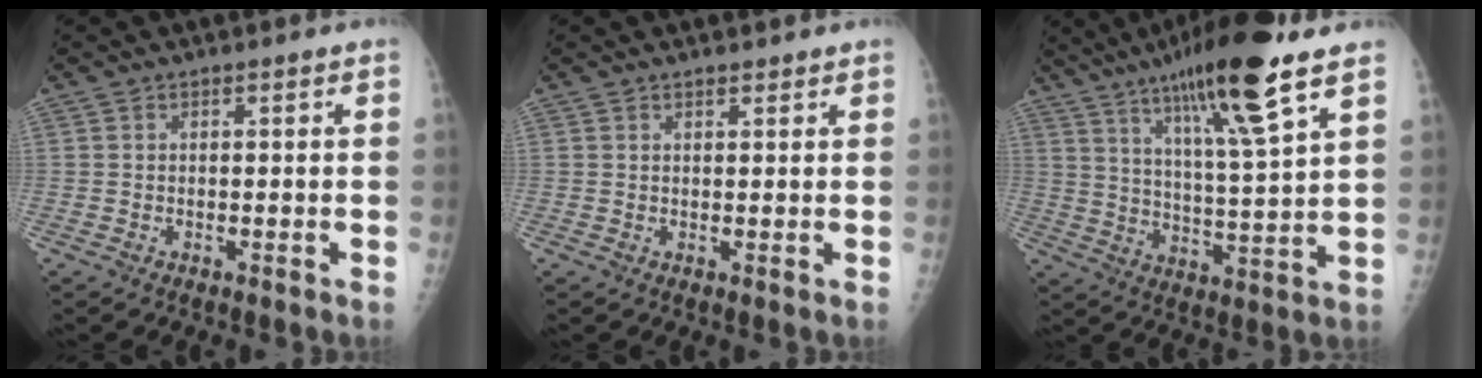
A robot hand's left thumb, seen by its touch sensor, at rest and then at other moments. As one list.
[{"total": 1.2, "force": [1.0, 0.4, 0.4], "torque": [-0.004, -0.007, 0.014]}, {"total": 17.9, "force": [10.9, 1.9, 14.1], "torque": [-0.228, -0.048, 0.180]}]